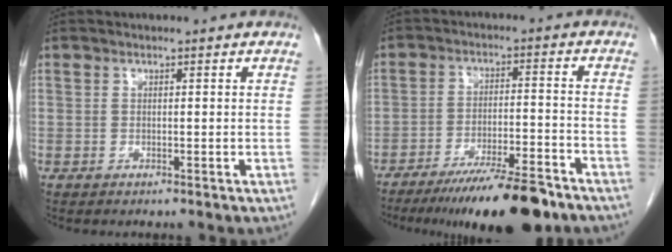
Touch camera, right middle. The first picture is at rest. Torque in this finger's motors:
{"motor_torque": [1.08, -1.06, 0.27, 0.12]}